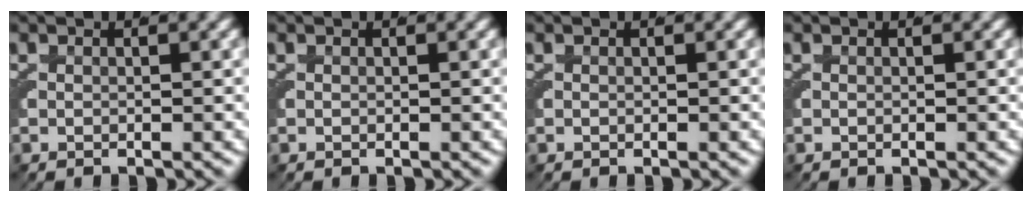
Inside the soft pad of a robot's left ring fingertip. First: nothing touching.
{"total": 0.0}
{"total": 0.0}
{"total": 0.0}